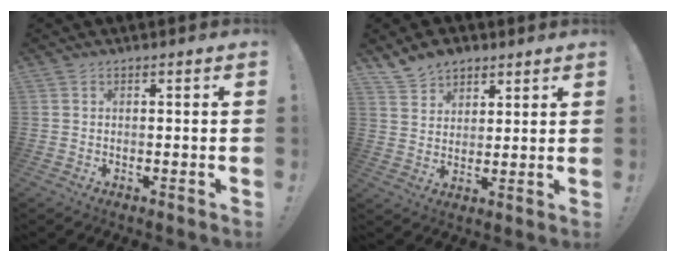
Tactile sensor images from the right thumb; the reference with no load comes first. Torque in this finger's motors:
{"motor_torque": [-0.40, 0.51, 0.06, -0.02, 0.00]}